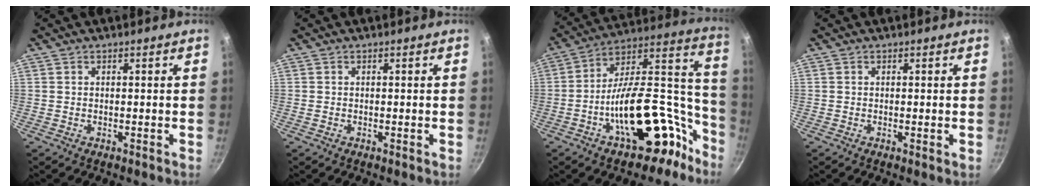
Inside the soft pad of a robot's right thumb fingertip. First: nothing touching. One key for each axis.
{"total": 0.0}
{"total": 26.2, "fx": -12.6, "fy": 12.9, "fz": 19.0, "tx": -0.205, "ty": 0.118, "tz": -0.191}
{"total": 0.5, "fx": -0.1, "fy": 0.0, "fz": 0.5, "tx": -0.009, "ty": -0.003, "tz": -0.002}